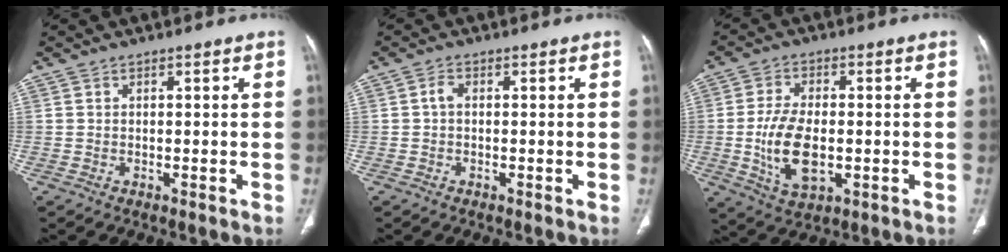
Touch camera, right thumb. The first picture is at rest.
{"total": 1.3, "force": [0.0, 0.8, 1.0], "torque": [-0.017, 0.003, -0.004]}
{"total": 10.2, "force": [-1.4, 5.5, 8.5], "torque": [-0.156, -0.004, -0.019]}